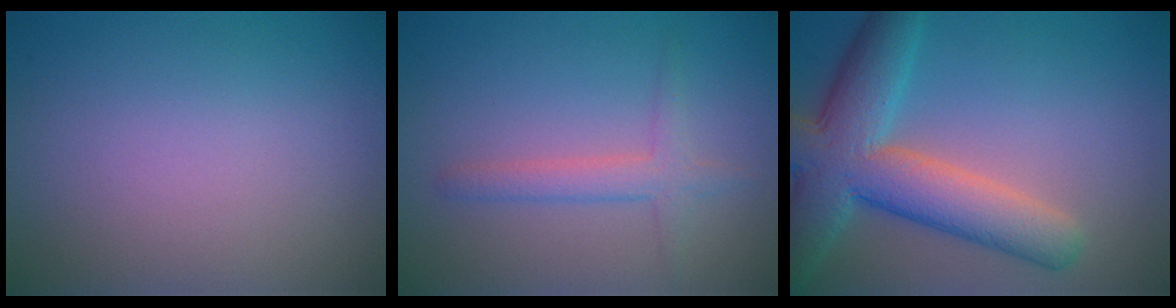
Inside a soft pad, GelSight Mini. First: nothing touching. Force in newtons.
{"total": 2.4, "press": 2.4, "slide": 0.0}
{"total": 9.0, "press": 8.9, "slide": 0.3}